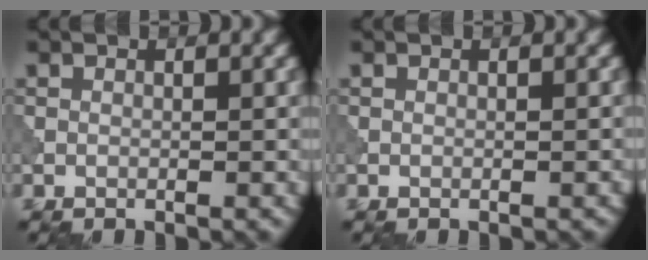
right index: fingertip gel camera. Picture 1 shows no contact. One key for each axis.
{"total": 0.0}